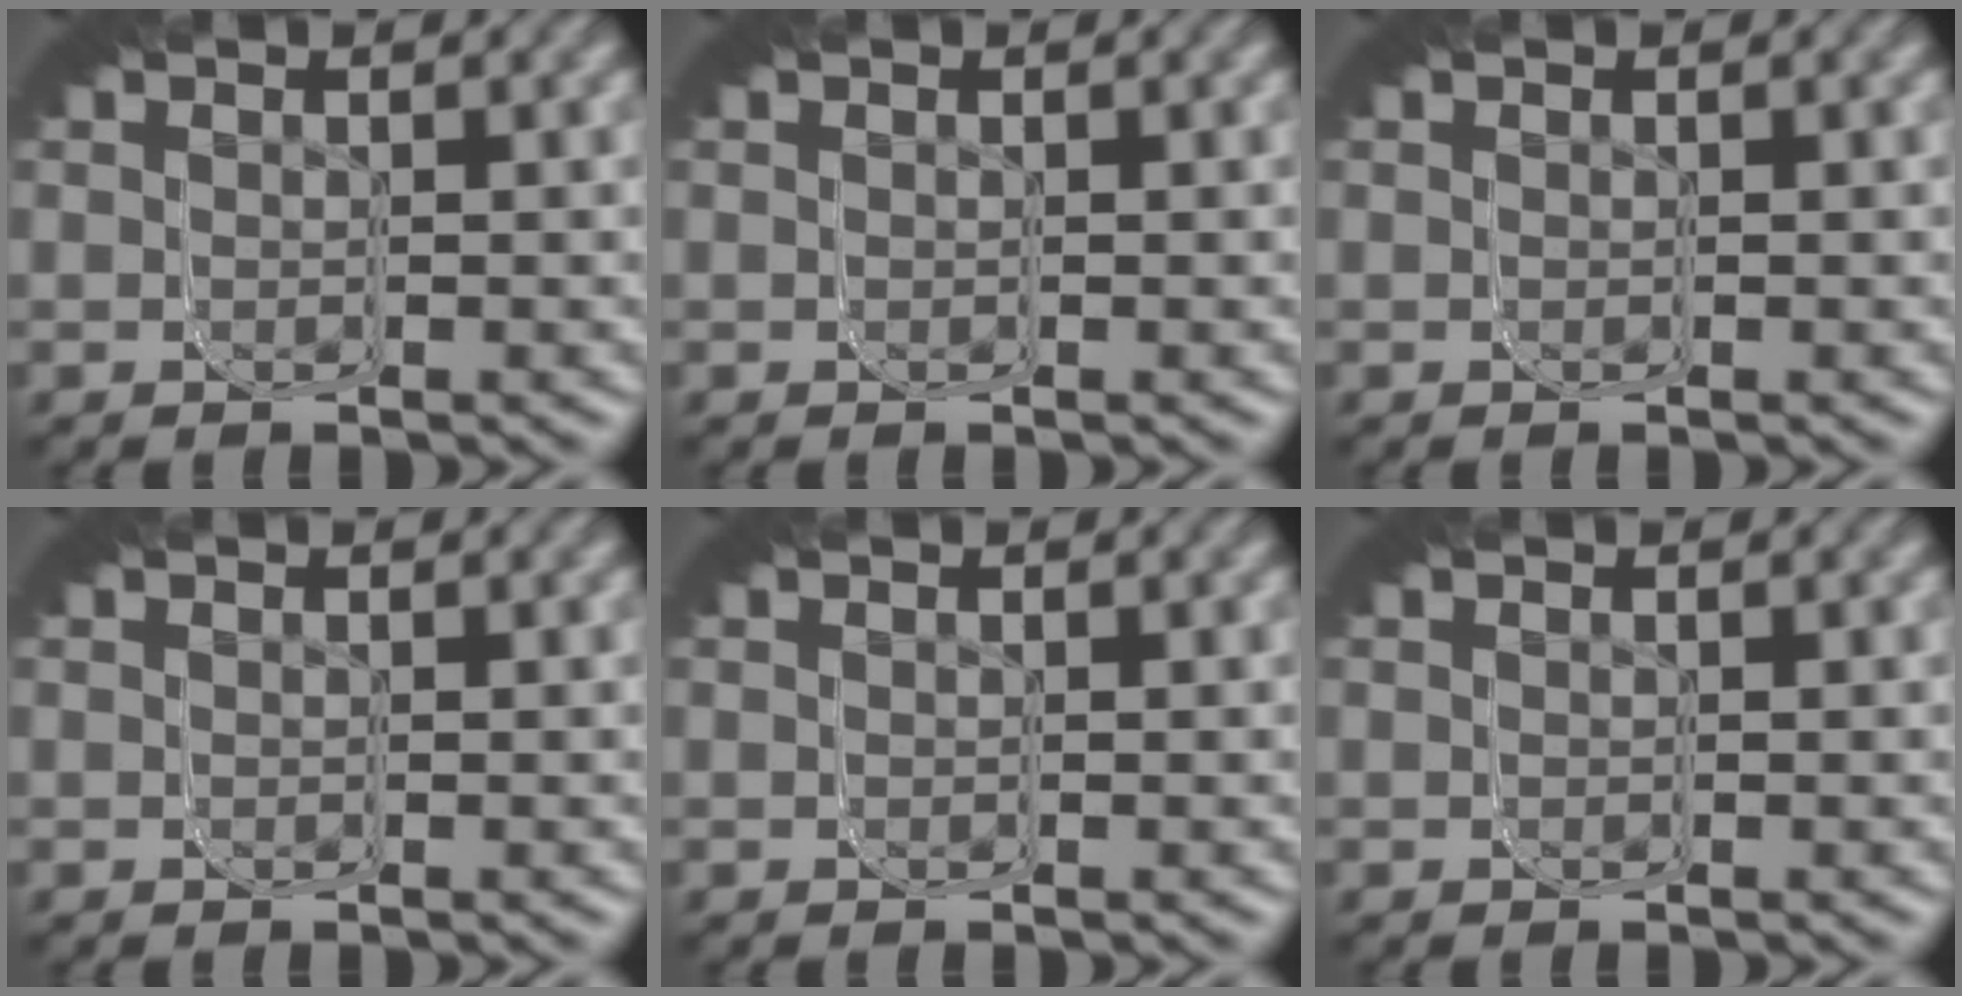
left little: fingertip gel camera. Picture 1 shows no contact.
{"total": 0.0}
{"total": 0.0}
{"total": 0.0}
{"total": 0.0}
{"total": 0.0}